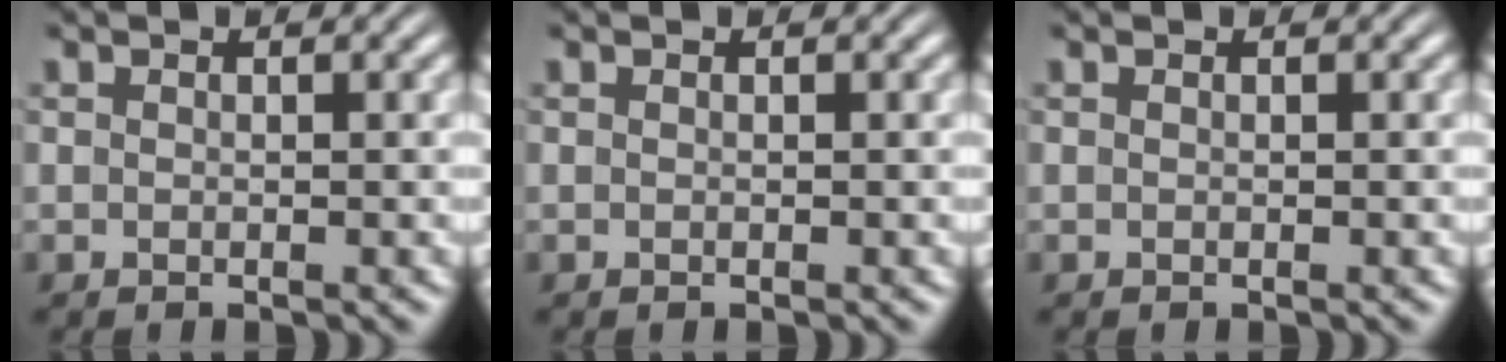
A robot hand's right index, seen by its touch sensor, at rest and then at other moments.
{"total": 0.0}
{"total": 0.0}